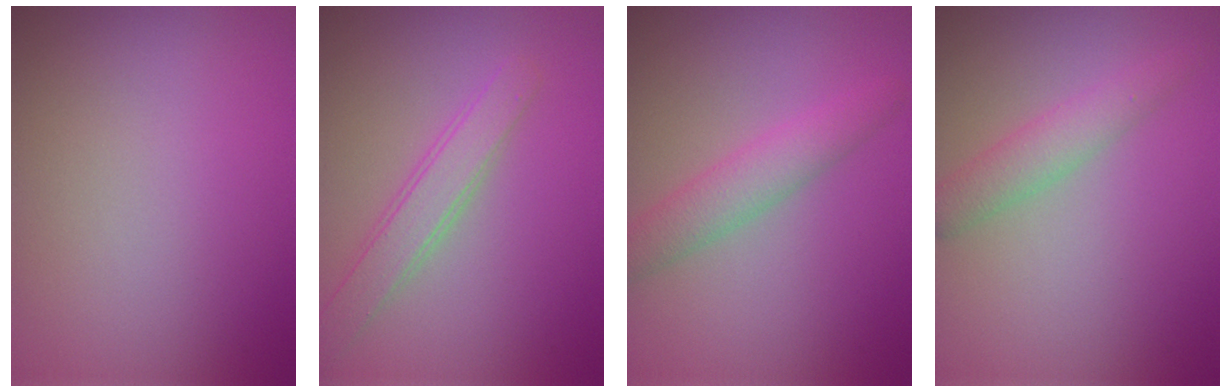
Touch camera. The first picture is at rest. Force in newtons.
{"total": 2.8, "press": 2.8, "slide": 0.1}
{"total": 3.2, "press": 3.2, "slide": 0.1}
{"total": 1.7, "press": 1.7, "slide": 0.1}